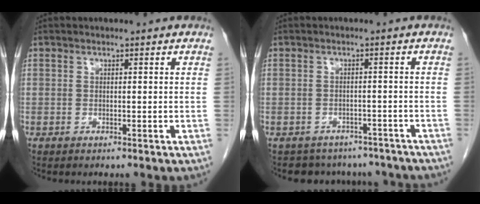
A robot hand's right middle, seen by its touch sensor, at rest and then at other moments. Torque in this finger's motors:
{"motor_torque": [0.02, -0.35, -0.09, 0.00]}